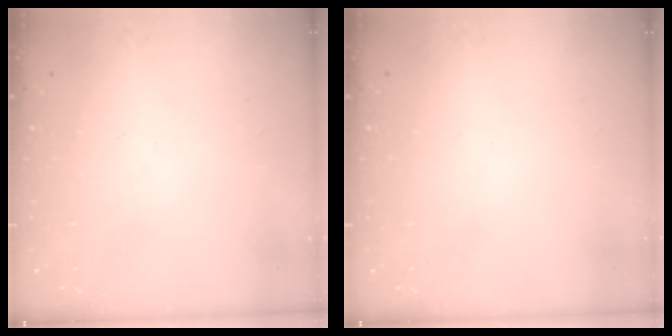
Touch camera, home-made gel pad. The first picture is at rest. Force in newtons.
{"total": 0.0}